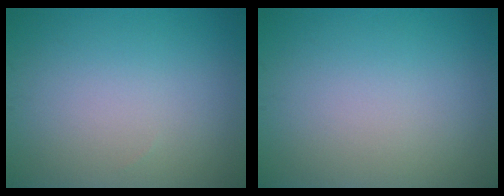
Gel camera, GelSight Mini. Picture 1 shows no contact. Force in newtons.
{"total": 0.0}